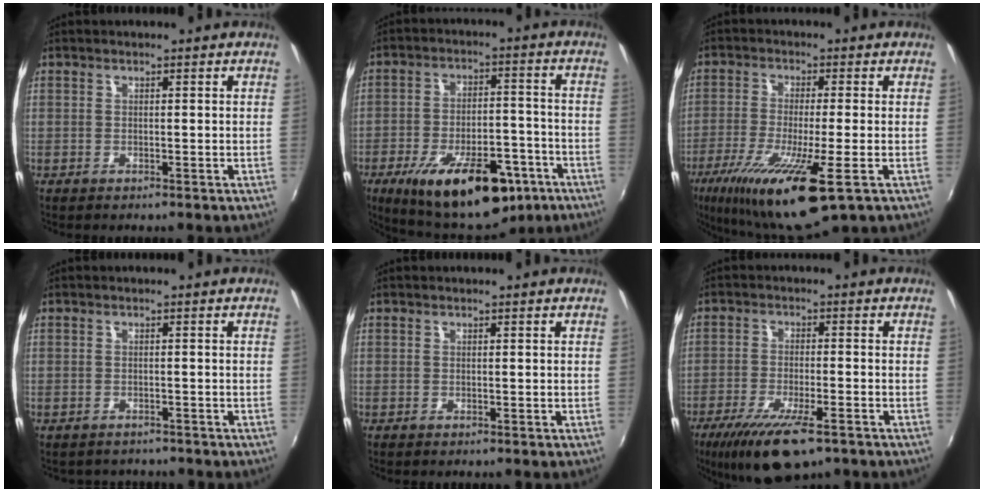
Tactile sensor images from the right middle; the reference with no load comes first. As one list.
[{"total": 20.5, "force": [-12.0, 8.7, 14.2], "torque": [-0.244, -0.017, -0.167]}, {"total": 16.1, "force": [-8.4, 2.4, 13.5], "torque": [-0.272, -0.059, -0.148]}, {"total": 2.5, "force": [-2.2, 1.2, 0.3], "torque": [-0.012, -0.009, -0.030]}, {"total": 0.0}, {"total": 12.3, "force": [-8.2, 3.4, 8.5], "torque": [-0.180, -0.038, -0.142]}]